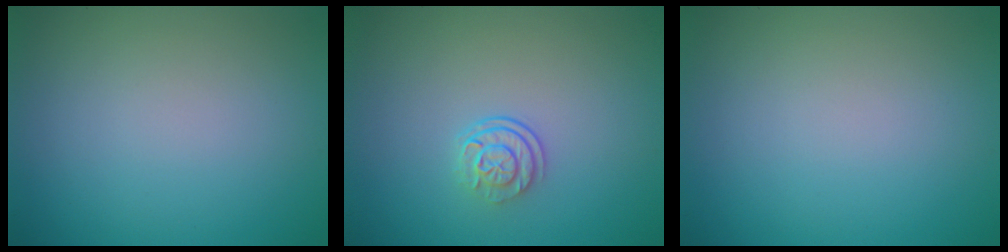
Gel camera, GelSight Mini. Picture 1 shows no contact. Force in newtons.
{"total": 2.4, "press": 1.7, "slide": 1.6}
{"total": 0.0}